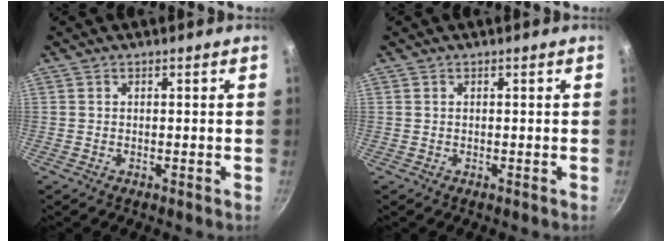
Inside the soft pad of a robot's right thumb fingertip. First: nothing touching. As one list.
[{"total": 0.0}]